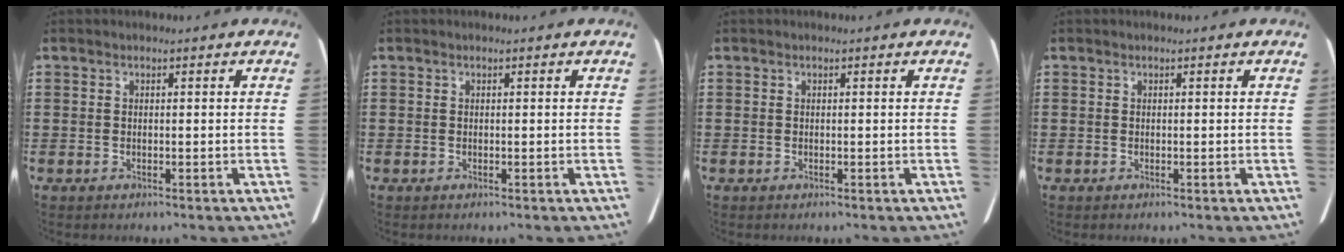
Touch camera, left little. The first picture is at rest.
{"total": 0.0}
{"total": 0.0}
{"total": 0.0}